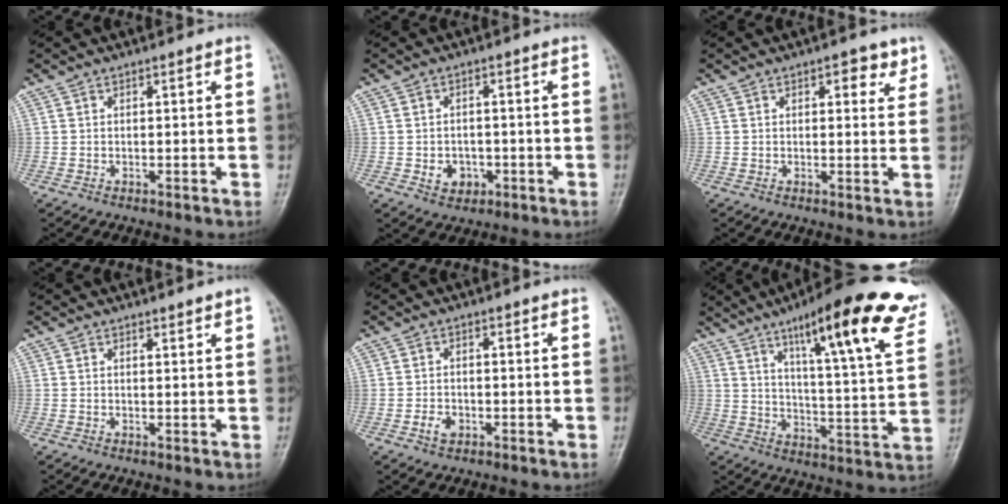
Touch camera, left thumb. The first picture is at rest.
{"total": 4.3, "force": [-1.2, 3.6, 2.0], "torque": [-0.011, 0.006, -0.013]}
{"total": 3.9, "force": [2.2, 2.0, 2.5], "torque": [-0.011, -0.008, 0.023]}
{"total": 1.1, "force": [1.0, 0.1, 0.4], "torque": [0.000, -0.005, 0.015]}
{"total": 2.8, "force": [-1.1, 2.1, 1.5], "torque": [-0.021, 0.004, -0.019]}
{"total": 24.4, "force": [14.1, 4.6, 19.4], "torque": [-0.252, -0.046, 0.200]}